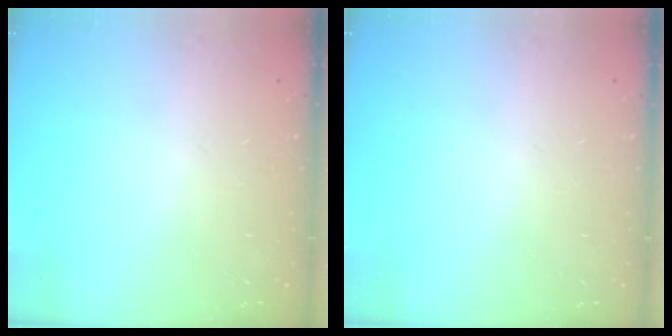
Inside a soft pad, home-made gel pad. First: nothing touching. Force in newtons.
{"total": 0.0}